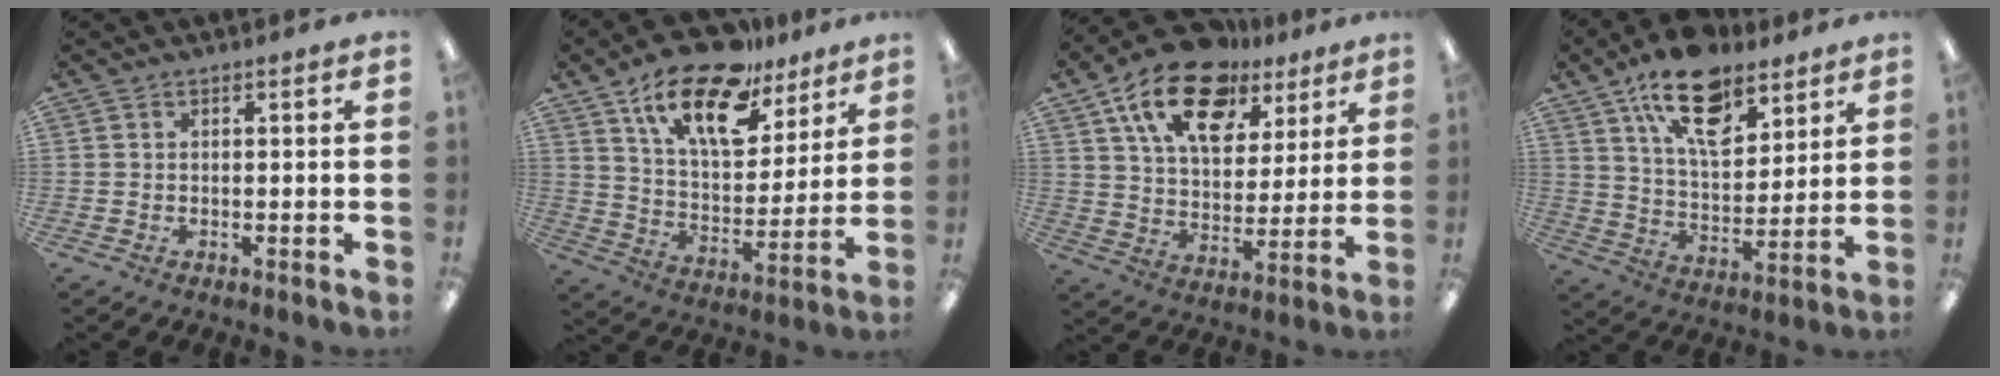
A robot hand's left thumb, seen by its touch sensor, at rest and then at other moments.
{"total": 19.5, "force": [12.7, 9.2, 11.6], "torque": [-0.194, -0.068, 0.219]}
{"total": 18.5, "force": [11.1, 10.5, 10.3], "torque": [-0.175, -0.049, 0.197]}
{"total": 18.0, "force": [11.5, 9.2, 10.3], "torque": [-0.164, -0.051, 0.202]}